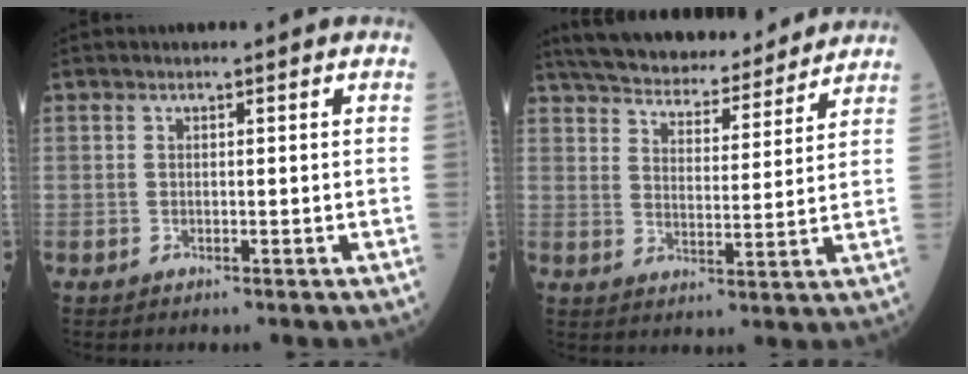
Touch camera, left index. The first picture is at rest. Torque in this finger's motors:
{"motor_torque": [0.27, -0.68, -0.53, 0.02]}